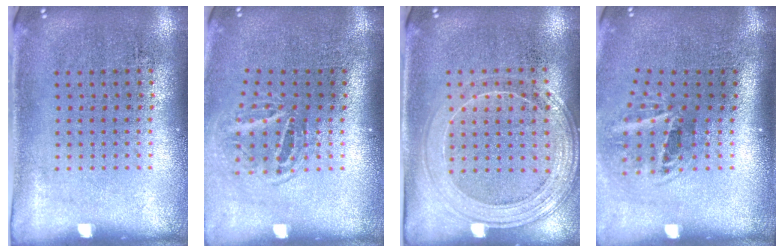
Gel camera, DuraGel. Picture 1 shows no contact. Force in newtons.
{"total": 1.7, "press": 1.2, "slide": 1.3}
{"total": 1.5, "press": 1.5, "slide": 0.4}
{"total": 2.0, "press": 1.2, "slide": 1.6}